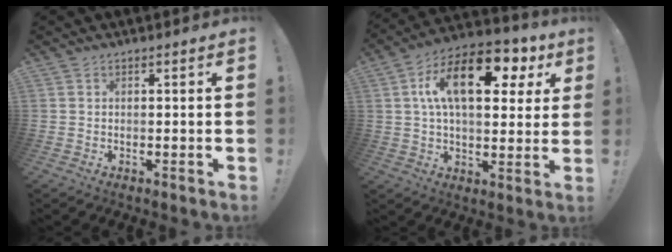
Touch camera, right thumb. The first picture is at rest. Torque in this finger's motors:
{"motor_torque": [0.45, 1.14, 1.77, 0.06, 0.16]}